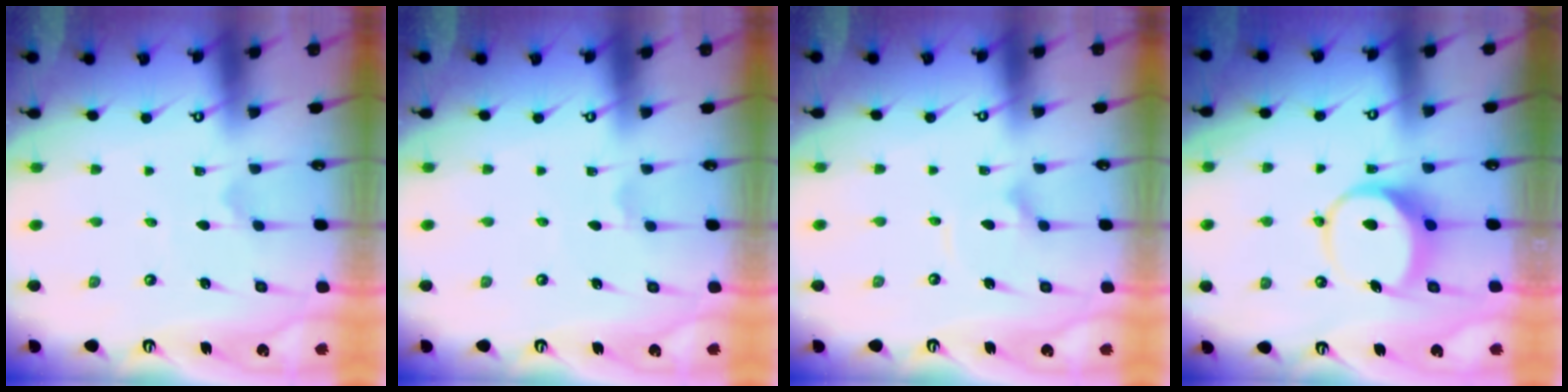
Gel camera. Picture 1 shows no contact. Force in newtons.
{"total": 1.2, "press": 1.1, "slide": 0.2}
{"total": 3.0, "press": 3.0, "slide": 0.3}
{"total": 8.2, "press": 8.1, "slide": 0.8}